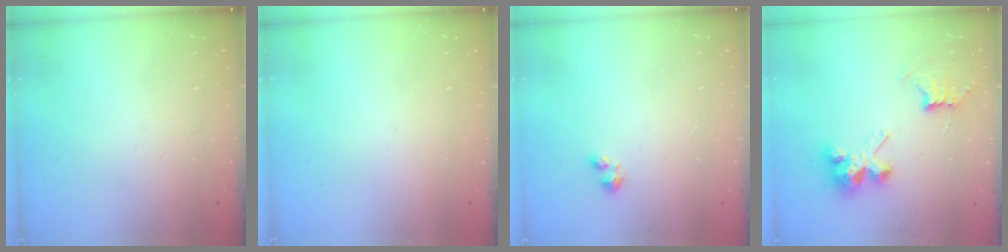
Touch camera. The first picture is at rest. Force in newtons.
{"total": 0.0}
{"total": 1.5, "press": 1.5, "slide": 0.3}
{"total": 7.8, "press": 7.8, "slide": 0.6}